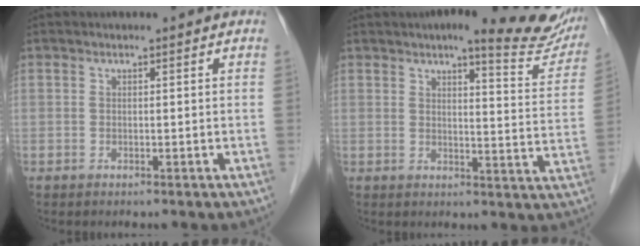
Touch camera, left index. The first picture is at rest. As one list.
[{"total": 14.2, "force": [11.9, 2.5, 7.3], "torque": [-0.072, -0.024, 0.122]}]